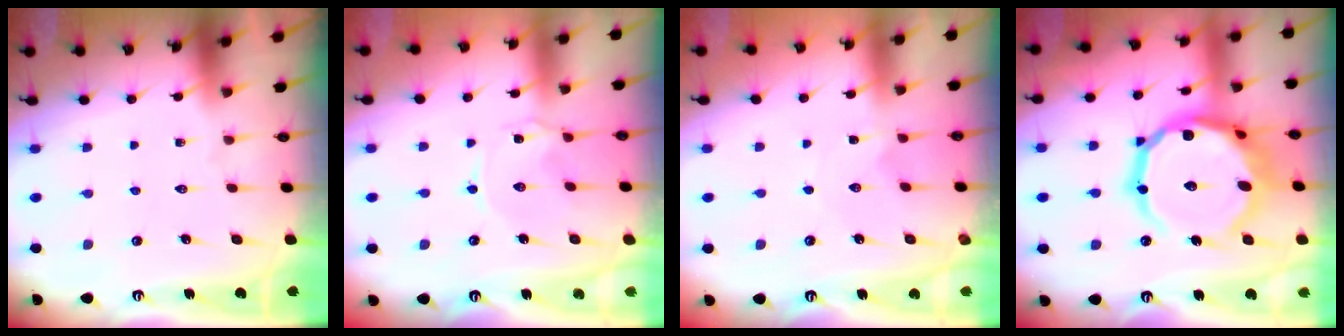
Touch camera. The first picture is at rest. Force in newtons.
{"total": 0.8, "press": 0.8, "slide": 0.2}
{"total": 0.6, "press": 0.6, "slide": 0.1}
{"total": 20.9, "press": 20.7, "slide": 2.9}